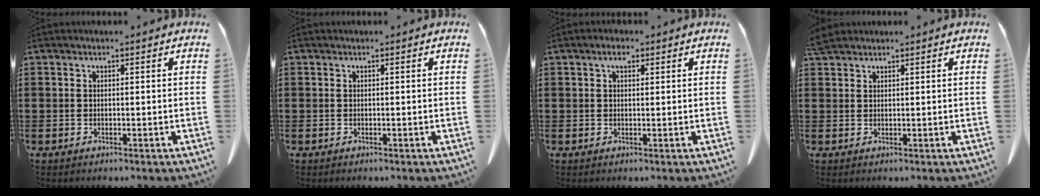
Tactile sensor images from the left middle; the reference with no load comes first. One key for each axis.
{"total": 0.0}
{"total": 2.0, "fx": 1.1, "fy": 0.9, "fz": 1.5, "tx": -0.032, "ty": 0.006, "tz": 0.019}
{"total": 2.3, "fx": 2.1, "fy": 0.5, "fz": 0.8, "tx": -0.022, "ty": 0.002, "tz": 0.042}